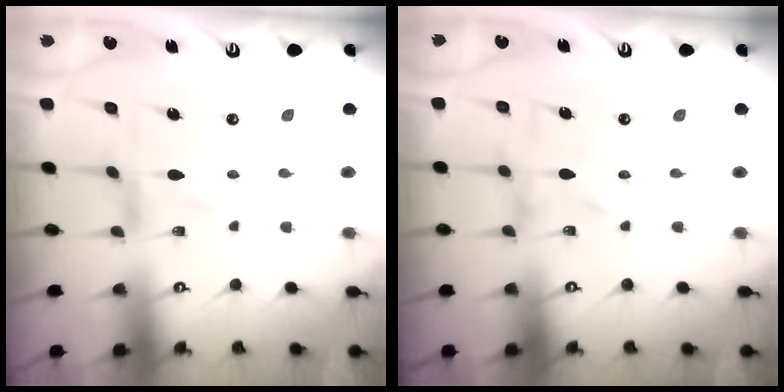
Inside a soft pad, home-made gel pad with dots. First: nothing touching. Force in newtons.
{"total": 0.0}